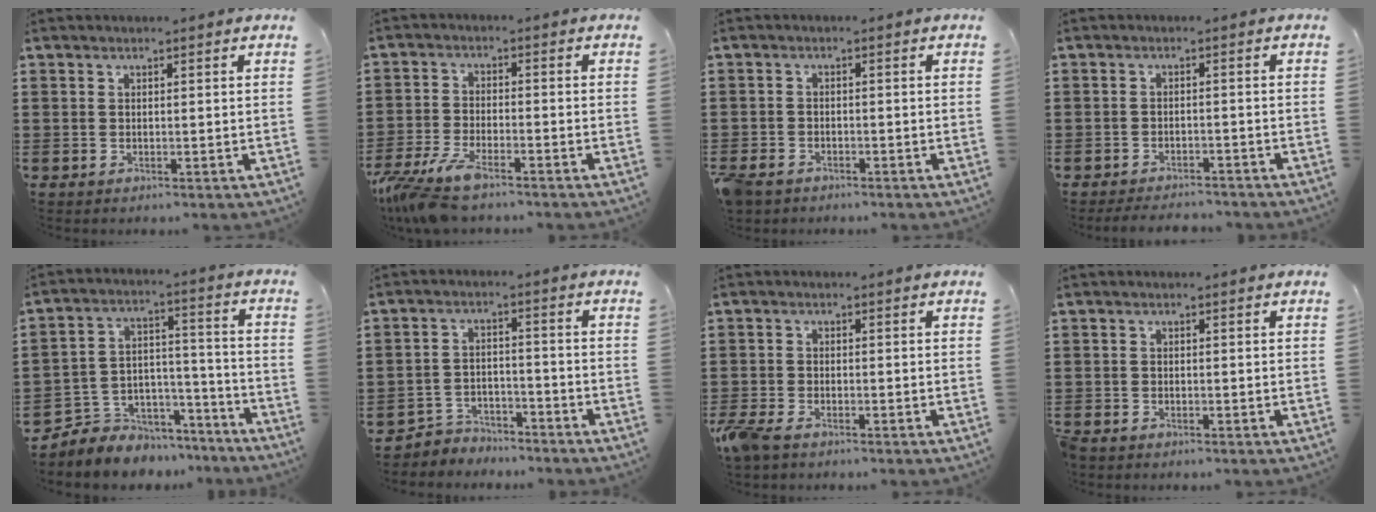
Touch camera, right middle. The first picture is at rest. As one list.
[{"total": 6.6, "force": [-5.4, 1.1, 3.7], "torque": [-0.107, -0.017, -0.110]}, {"total": 2.5, "force": [-2.2, 0.9, 0.5], "torque": [-0.036, -0.008, -0.053]}, {"total": 2.8, "force": [-2.8, 0.1, 0.0], "torque": [-0.013, -0.001, -0.057]}, {"total": 5.2, "force": [-4.3, 2.9, -0.6], "torque": [-0.008, 0.002, -0.086]}, {"total": 3.8, "force": [-3.6, 1.0, -0.1], "torque": [-0.007, 0.001, -0.077]}, {"total": 3.3, "force": [-2.7, 0.9, 1.8], "torque": [-0.066, -0.011, -0.062]}, {"total": 1.0, "force": [-0.9, 0.3, 0.2], "torque": [-0.007, 0.000, -0.019]}]